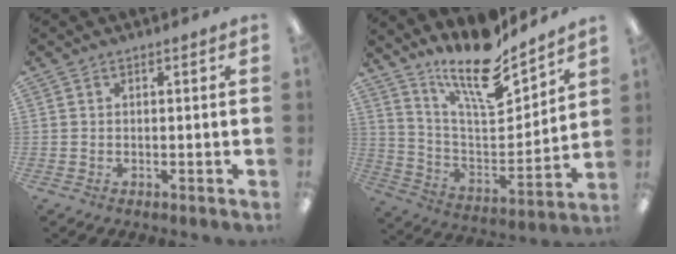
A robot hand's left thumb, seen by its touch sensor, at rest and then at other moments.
{"total": 17.3, "force": [13.8, 4.7, 9.2], "torque": [-0.177, -0.096, 0.241]}